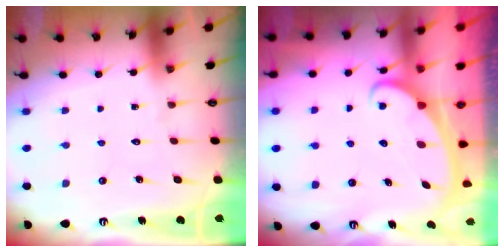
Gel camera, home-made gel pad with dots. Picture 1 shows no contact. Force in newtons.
{"total": 2.4, "press": 2.3, "slide": 0.4}